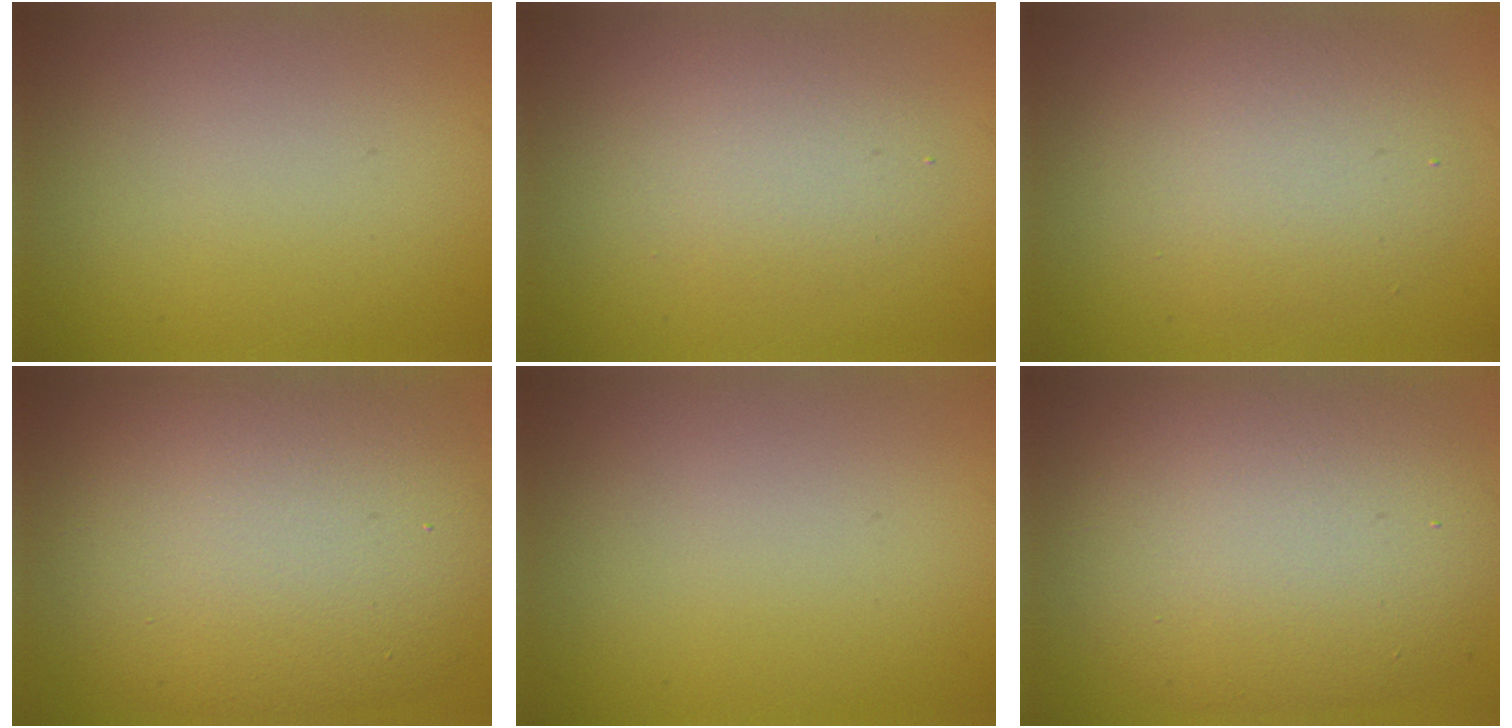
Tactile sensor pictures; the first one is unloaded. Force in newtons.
{"total": 2.9, "press": 2.9, "slide": 0.3}
{"total": 4.8, "press": 4.8, "slide": 0.5}
{"total": 13.0, "press": 12.9, "slide": 0.9}
{"total": 0.0}
{"total": 11.0, "press": 11.0, "slide": 0.4}